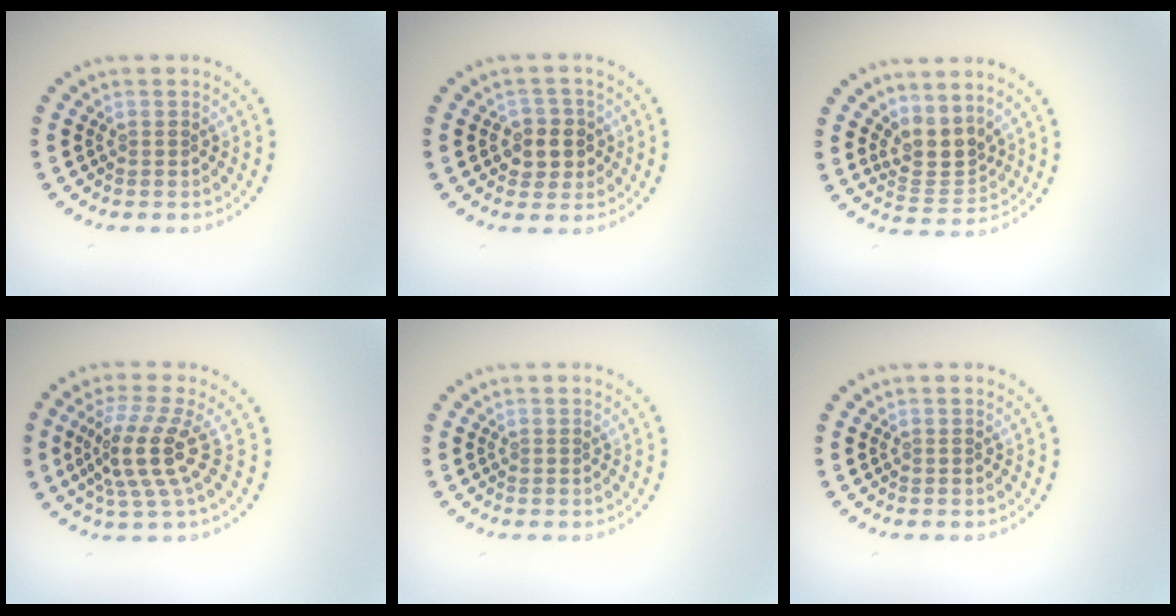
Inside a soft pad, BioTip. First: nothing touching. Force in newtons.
{"total": 2.8, "press": 2.6, "slide": 0.9}
{"total": 3.1, "press": 2.3, "slide": 2.0}
{"total": 4.4, "press": 3.4, "slide": 2.8}
{"total": 0.0}
{"total": 0.0}